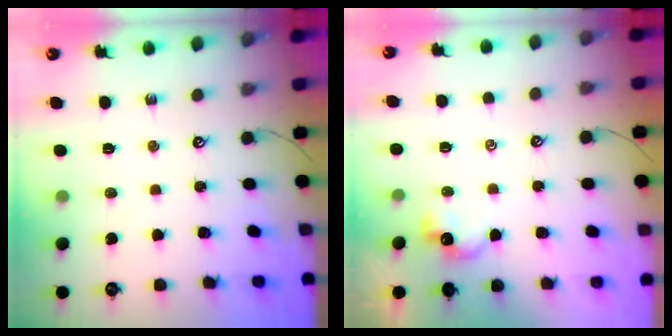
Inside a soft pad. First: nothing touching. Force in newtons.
{"total": 2.5, "press": 2.5, "slide": 0.1}